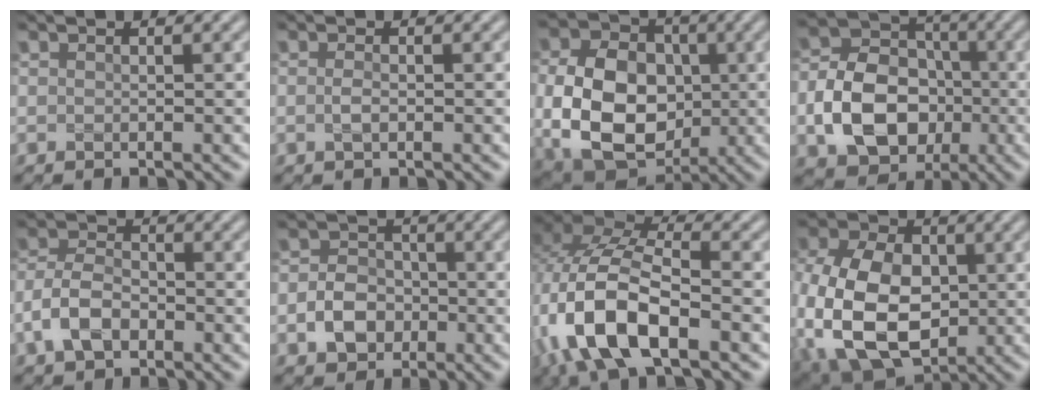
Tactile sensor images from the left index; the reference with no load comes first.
{"total": 1.1, "force": [-0.2, 0.4, 1.0], "torque": [-0.023, -0.001, -0.005]}
{"total": 11.7, "force": [-0.9, 8.7, 7.7], "torque": [-0.164, -0.019, -0.018]}
{"total": 9.1, "force": [-2.5, 6.8, 5.5], "torque": [-0.099, -0.003, -0.050]}
{"total": 4.4, "force": [-2.0, 2.8, 2.7], "torque": [-0.058, 0.005, -0.048]}
{"total": 3.9, "force": [-1.3, 3.1, 2.0], "torque": [-0.032, 0.003, -0.027]}
{"total": 11.0, "force": [-4.4, 4.8, 8.8], "torque": [-0.188, 0.003, -0.091]}
{"total": 14.8, "force": [-2.5, 10.1, 10.5], "torque": [-0.232, -0.021, -0.044]}